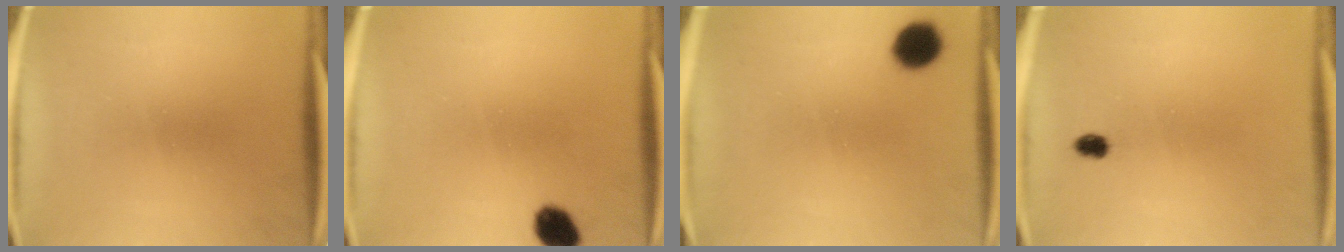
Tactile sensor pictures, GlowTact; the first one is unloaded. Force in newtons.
{"total": 5.4}
{"total": 6.7}
{"total": 1.9}